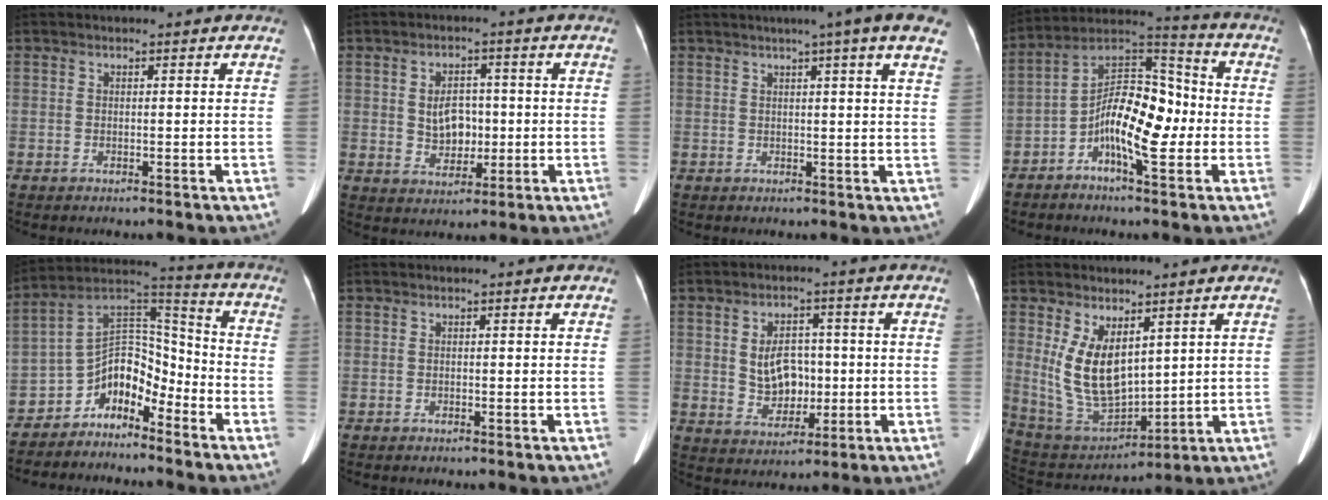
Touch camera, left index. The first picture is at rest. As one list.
[{"total": 5.5, "force": [0.0, 3.9, 3.9], "torque": [-0.072, 0.007, 0.007]}, {"total": 9.9, "force": [6.7, -0.4, 7.3], "torque": [-0.092, 0.018, 0.062]}, {"total": 12.3, "force": [-3.2, 4.3, 11.1], "torque": [-0.198, 0.033, -0.059]}, {"total": 8.9, "force": [-6.3, 4.5, 4.4], "torque": [-0.073, 0.053, -0.117]}, {"total": 0.0}, {"total": 6.9, "force": [0.1, 4.8, 4.9], "torque": [-0.096, 0.007, 0.011]}, {"total": 10.3, "force": [3.1, 4.9, 8.5], "torque": [-0.172, -0.013, 0.080]}]